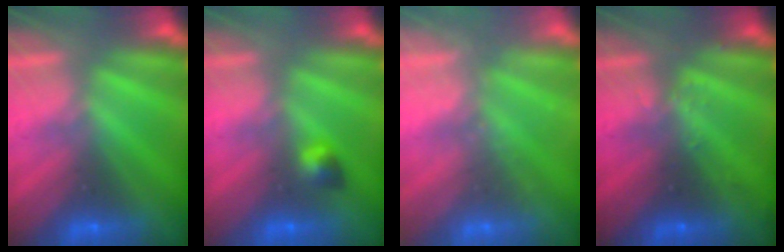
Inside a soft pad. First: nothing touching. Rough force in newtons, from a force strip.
{"total": 2.7}
{"total": 1.8}
{"total": 2.4}